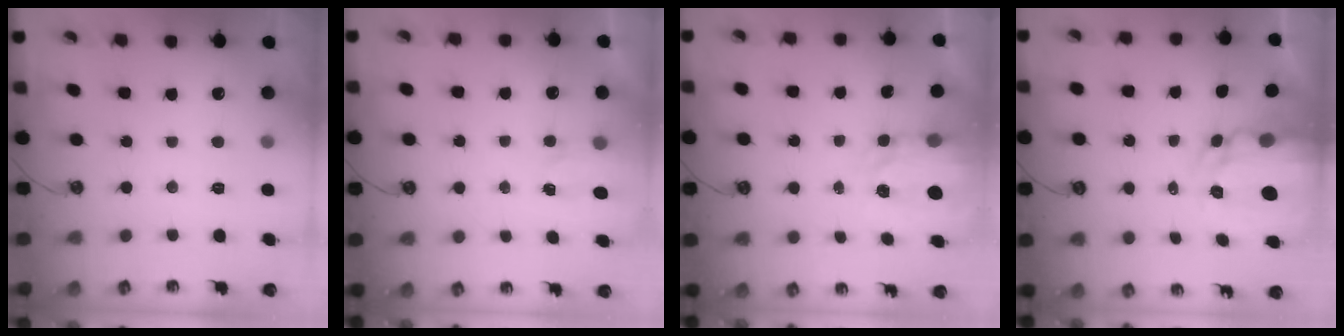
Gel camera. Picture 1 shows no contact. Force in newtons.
{"total": 1.8, "press": 1.7, "slide": 0.3}
{"total": 4.1, "press": 4.0, "slide": 0.5}
{"total": 6.7, "press": 6.7, "slide": 0.6}